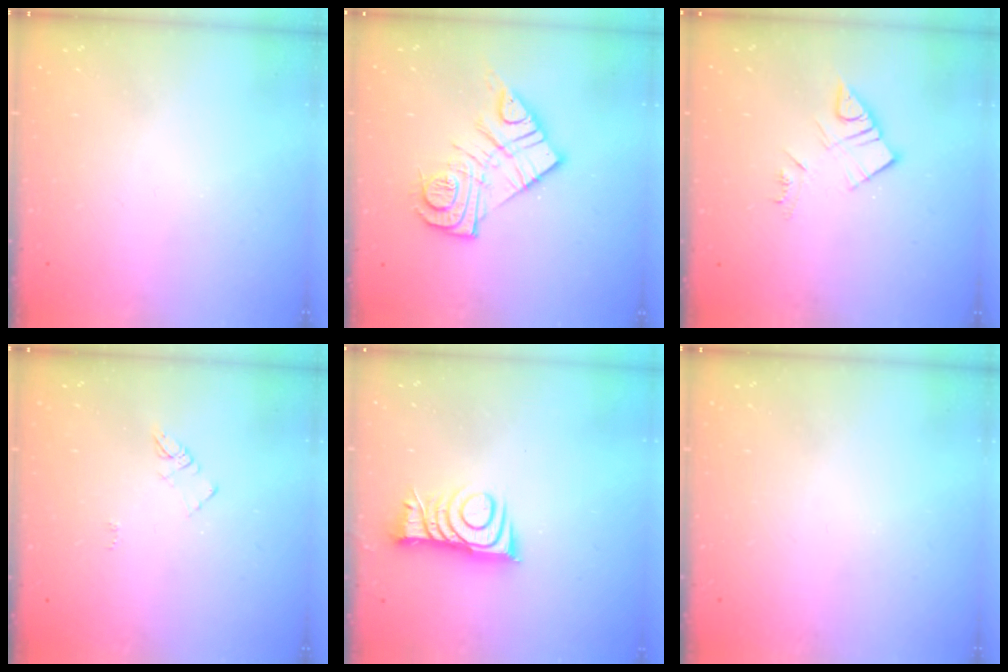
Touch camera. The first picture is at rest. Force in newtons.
{"total": 14.7, "press": 14.7, "slide": 1.3}
{"total": 8.9, "press": 8.9, "slide": 0.5}
{"total": 3.8, "press": 3.8, "slide": 0.4}
{"total": 8.8, "press": 8.8, "slide": 0.1}
{"total": 0.0}